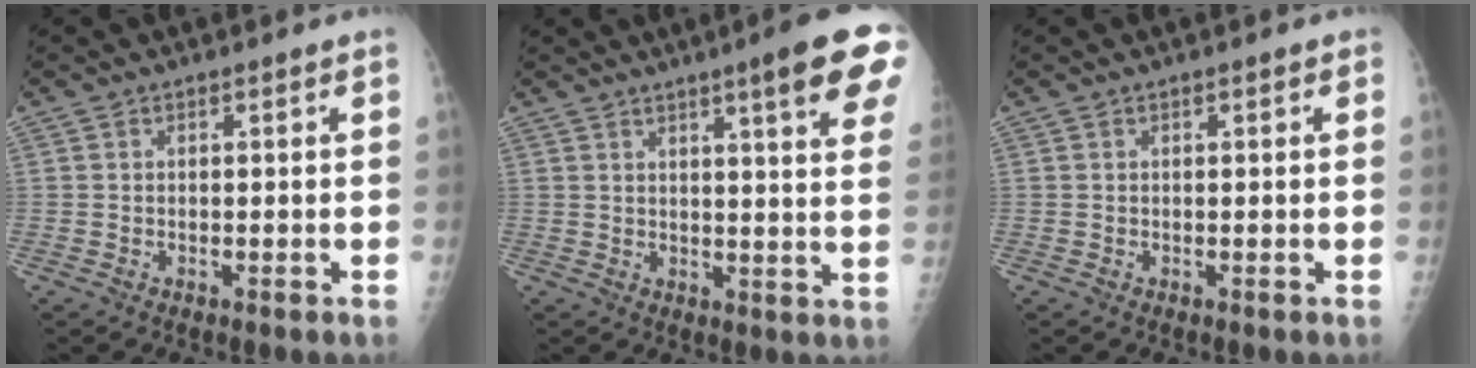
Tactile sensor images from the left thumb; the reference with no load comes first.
{"total": 13.3, "force": [7.5, 1.4, 11.0], "torque": [-0.126, -0.030, 0.087]}
{"total": 0.7, "force": [0.3, 0.2, 0.6], "torque": [-0.011, 0.001, 0.003]}